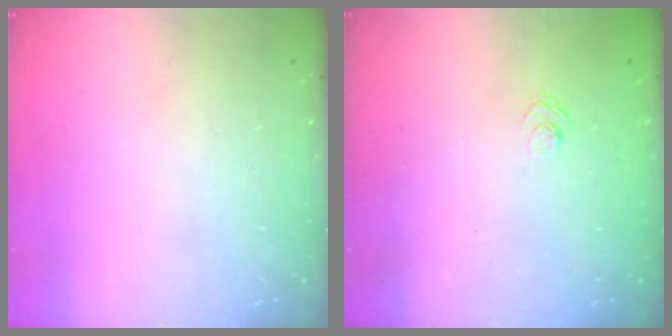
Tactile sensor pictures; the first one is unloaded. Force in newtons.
{"total": 2.4, "press": 2.0, "slide": 1.3}